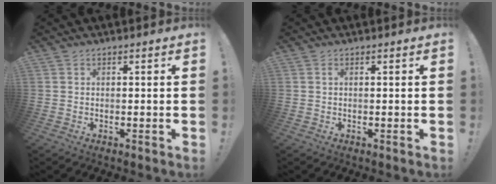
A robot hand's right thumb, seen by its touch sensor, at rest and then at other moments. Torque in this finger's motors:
{"motor_torque": [-0.09, 0.00, -0.17, 0.10, 0.03]}